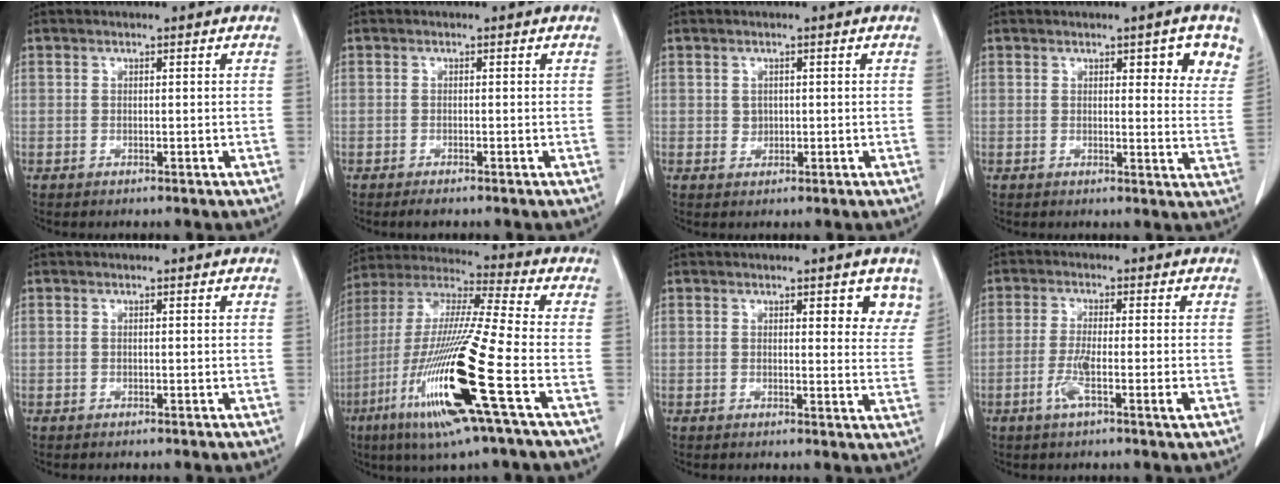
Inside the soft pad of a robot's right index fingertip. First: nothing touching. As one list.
[{"total": 1.4, "force": [-1.1, 0.1, 0.8], "torque": [-0.012, -0.004, -0.017]}, {"total": 1.2, "force": [0.2, 1.1, 0.5], "torque": [-0.006, 0.000, 0.007]}, {"total": 6.5, "force": [3.5, 1.8, 5.1], "torque": [-0.048, -0.009, 0.035]}, {"total": 0.0}, {"total": 20.8, "force": [-7.7, -0.2, 19.3], "torque": [-0.413, -0.036, -0.153]}, {"total": 5.2, "force": [3.3, 1.7, 3.6], "torque": [-0.026, -0.010, 0.029]}, {"total": 5.2, "force": [-1.9, 0.1, 4.8], "torque": [-0.091, -0.007, -0.036]}]